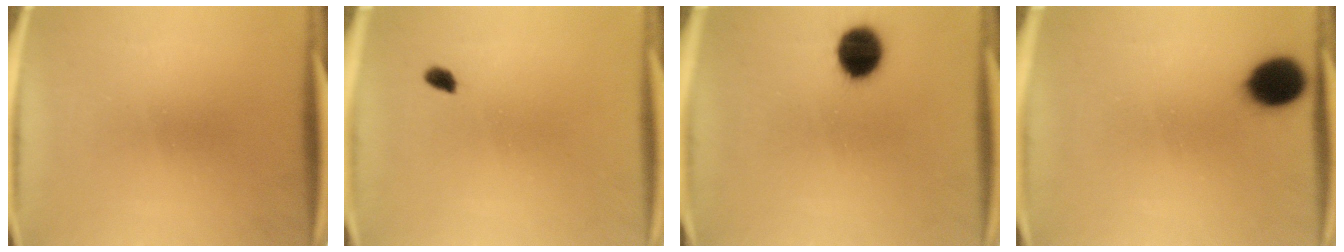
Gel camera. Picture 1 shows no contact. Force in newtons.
{"total": 1.5}
{"total": 9.3}
{"total": 10.2}